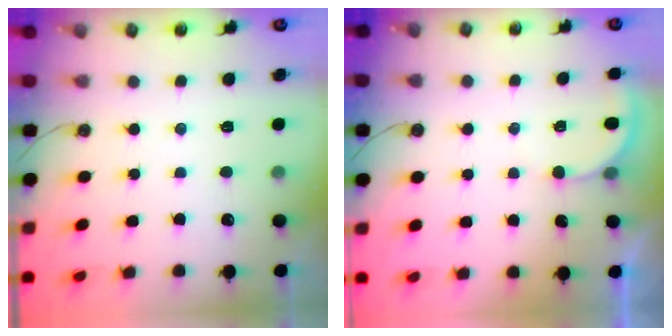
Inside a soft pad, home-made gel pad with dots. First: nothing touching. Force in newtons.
{"total": 3.4, "press": 3.4, "slide": 0.3}